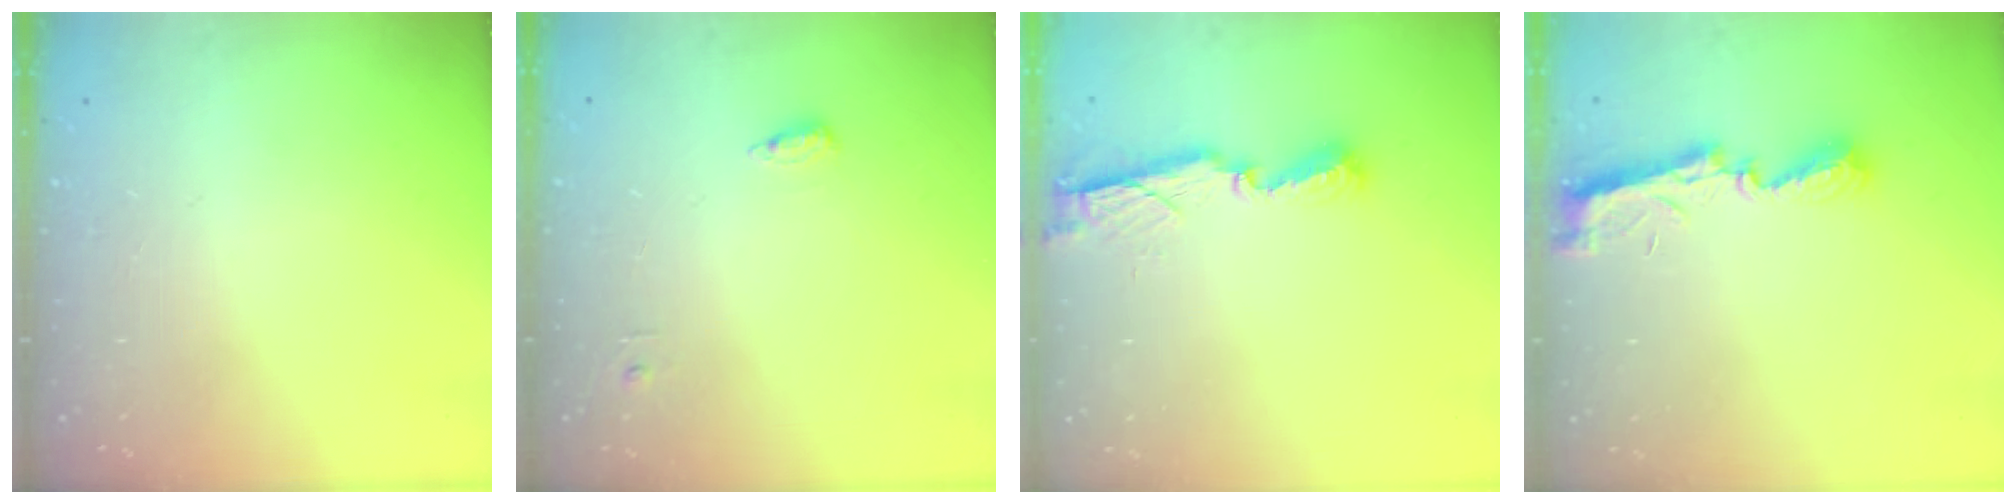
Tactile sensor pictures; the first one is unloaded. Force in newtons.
{"total": 4.9, "press": 4.8, "slide": 1.0}
{"total": 7.7, "press": 7.7, "slide": 0.2}
{"total": 7.6, "press": 7.5, "slide": 0.3}